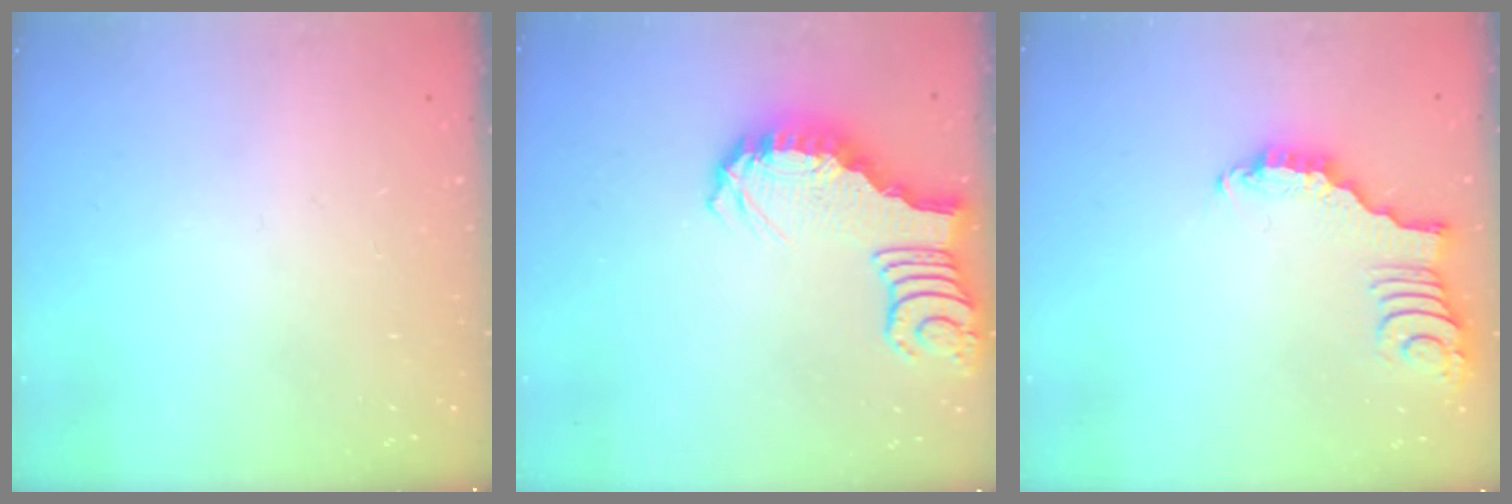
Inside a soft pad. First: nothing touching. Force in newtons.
{"total": 2.8, "press": 2.8, "slide": 0.5}
{"total": 2.8, "press": 2.7, "slide": 0.4}